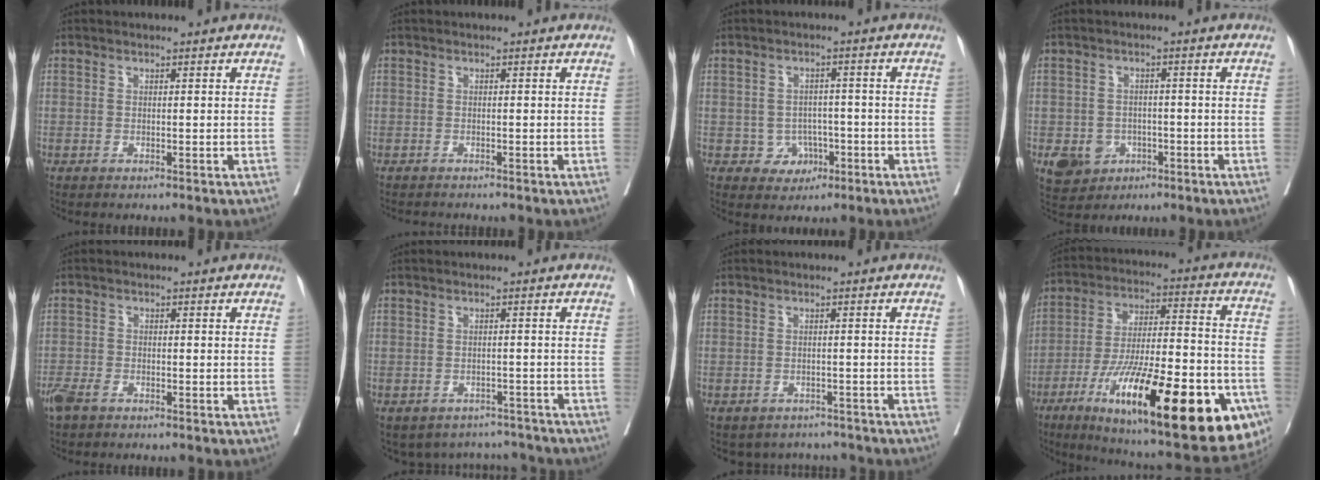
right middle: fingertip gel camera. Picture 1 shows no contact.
{"total": 1.3, "force": [-1.3, -0.1, 0.2], "torque": [-0.004, -0.003, -0.019]}
{"total": 3.8, "force": [-1.3, 3.4, 1.0], "torque": [-0.002, 0.010, -0.010]}
{"total": 5.8, "force": [-2.5, 5.0, 1.6], "torque": [-0.022, 0.006, -0.031]}
{"total": 3.5, "force": [-2.7, 1.3, 1.8], "torque": [-0.037, -0.004, -0.051]}
{"total": 7.4, "force": [-6.7, 3.2, 0.1], "torque": [0.012, 0.023, -0.079]}
{"total": 4.9, "force": [-4.4, 2.3, 0.0], "torque": [0.013, 0.013, -0.053]}
{"total": 33.4, "force": [-14.2, 7.7, 29.2], "torque": [-0.383, -0.030, -0.213]}